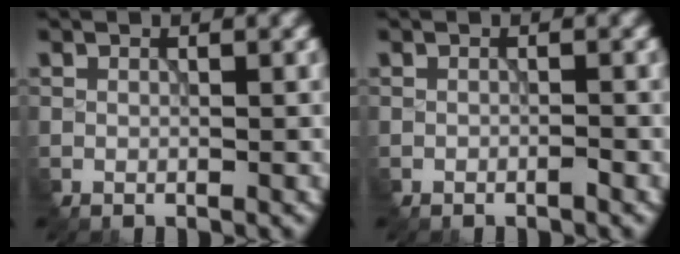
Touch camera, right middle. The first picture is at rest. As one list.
[{"total": 0.6, "force": [-0.6, 0.1, 0.2], "torque": [-0.006, 0.001, -0.011]}]